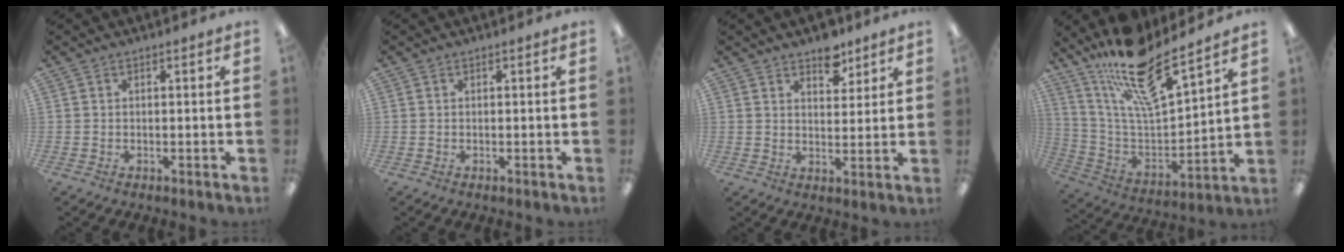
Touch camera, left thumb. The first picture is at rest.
{"total": 0.0}
{"total": 6.3, "force": [4.9, 3.2, 2.4], "torque": [-0.012, -0.030, 0.081]}
{"total": 18.5, "force": [14.4, 4.9, 10.5], "torque": [-0.194, -0.103, 0.248]}